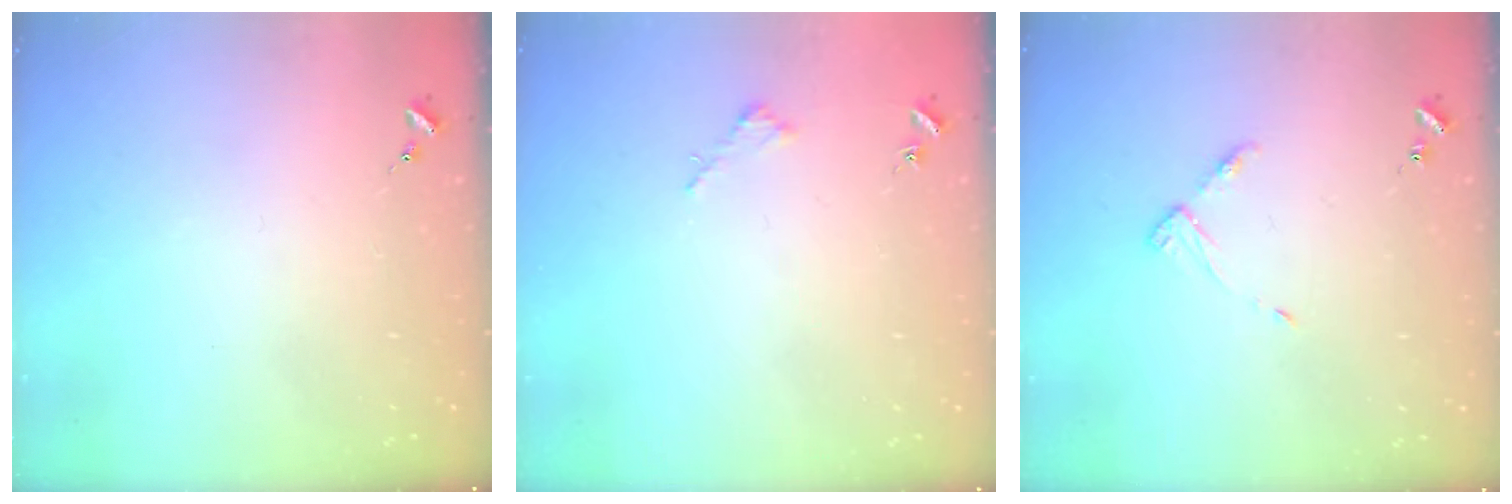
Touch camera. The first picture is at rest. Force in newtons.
{"total": 1.9, "press": 1.9, "slide": 0.2}
{"total": 4.4, "press": 4.4, "slide": 0.5}